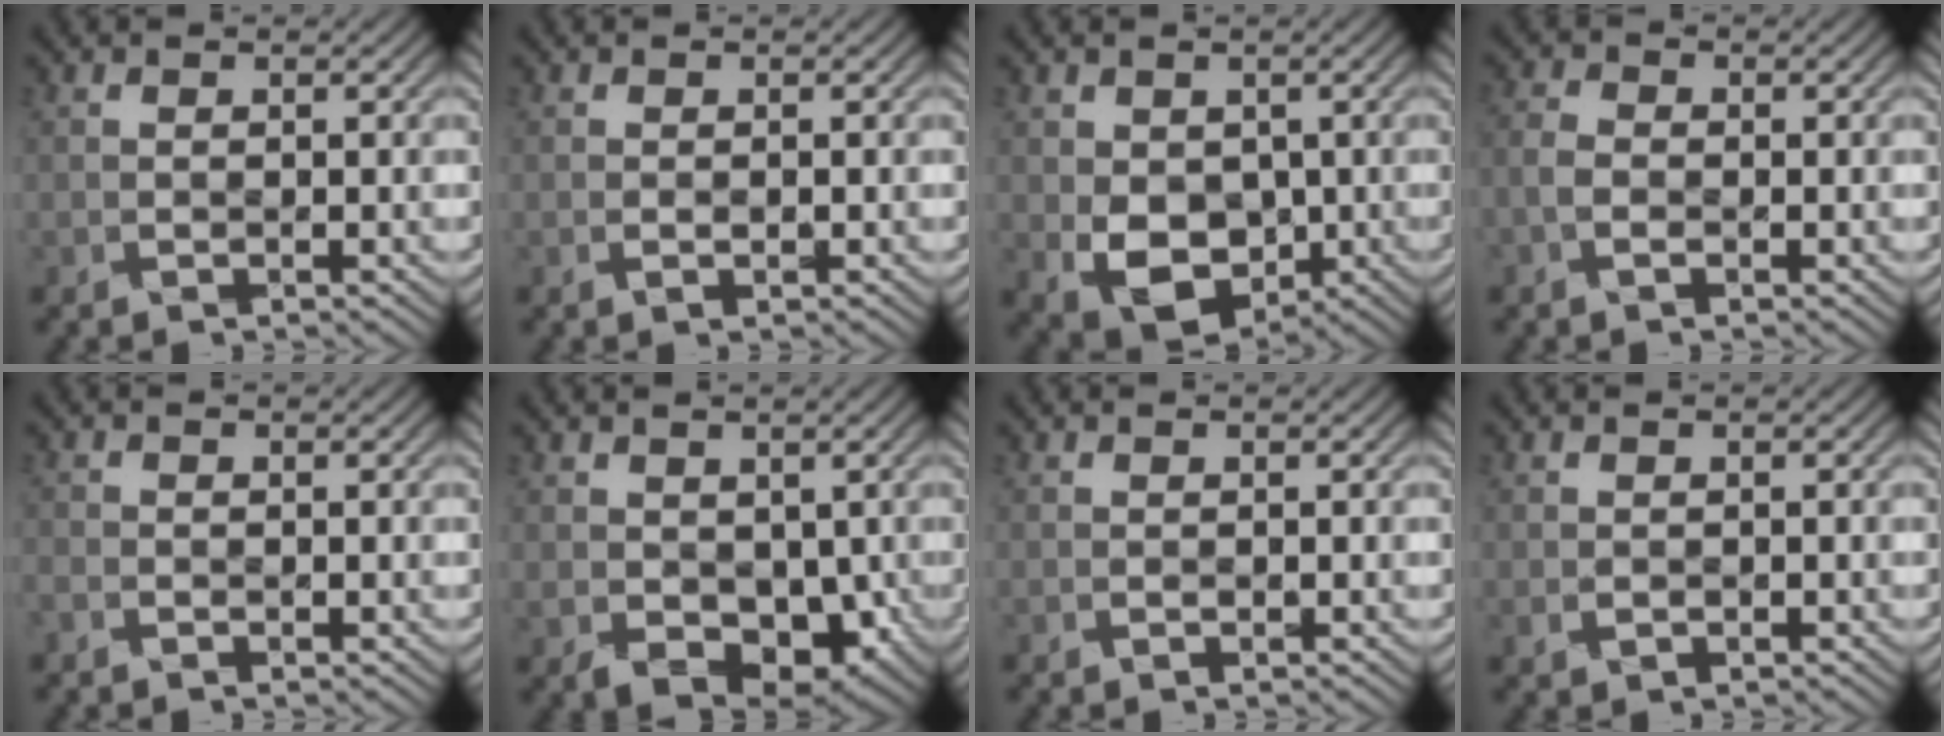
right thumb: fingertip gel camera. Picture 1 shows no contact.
{"total": 0.5, "force": [-0.1, 0.0, 0.5], "torque": [-0.011, 0.000, 0.003]}
{"total": 7.4, "force": [-1.0, 5.6, 4.7], "torque": [-0.109, -0.019, -0.008]}
{"total": 2.1, "force": [-1.2, 0.9, 1.5], "torque": [-0.055, 0.003, -0.017]}
{"total": 1.4, "force": [-1.0, 0.8, 0.5], "torque": [-0.026, 0.001, -0.015]}
{"total": 6.3, "force": [-0.5, 4.8, 4.0], "torque": [-0.085, -0.026, 0.000]}
{"total": 0.0}
{"total": 0.8, "force": [-0.1, 0.7, 0.3], "torque": [-0.020, 0.002, 0.001]}